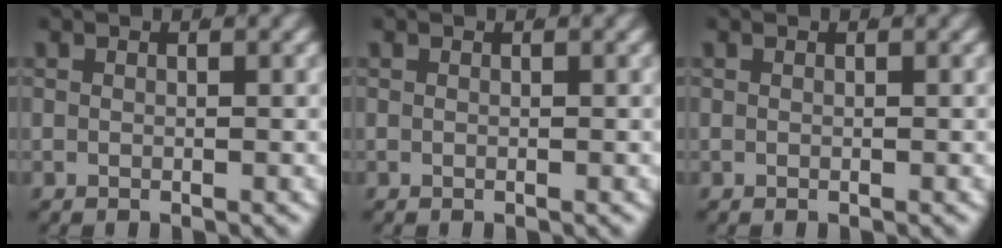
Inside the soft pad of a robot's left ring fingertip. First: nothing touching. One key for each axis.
{"total": 0.0}
{"total": 0.0}